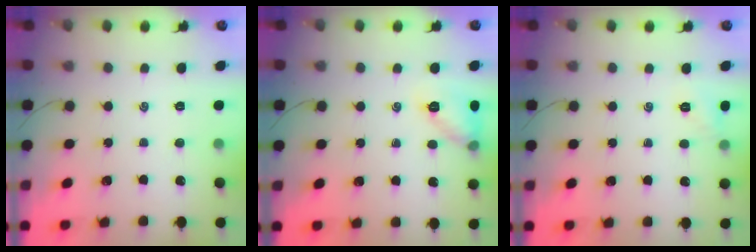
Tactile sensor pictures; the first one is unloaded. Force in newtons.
{"total": 9.3, "press": 9.2, "slide": 1.2}
{"total": 5.6, "press": 5.4, "slide": 1.7}